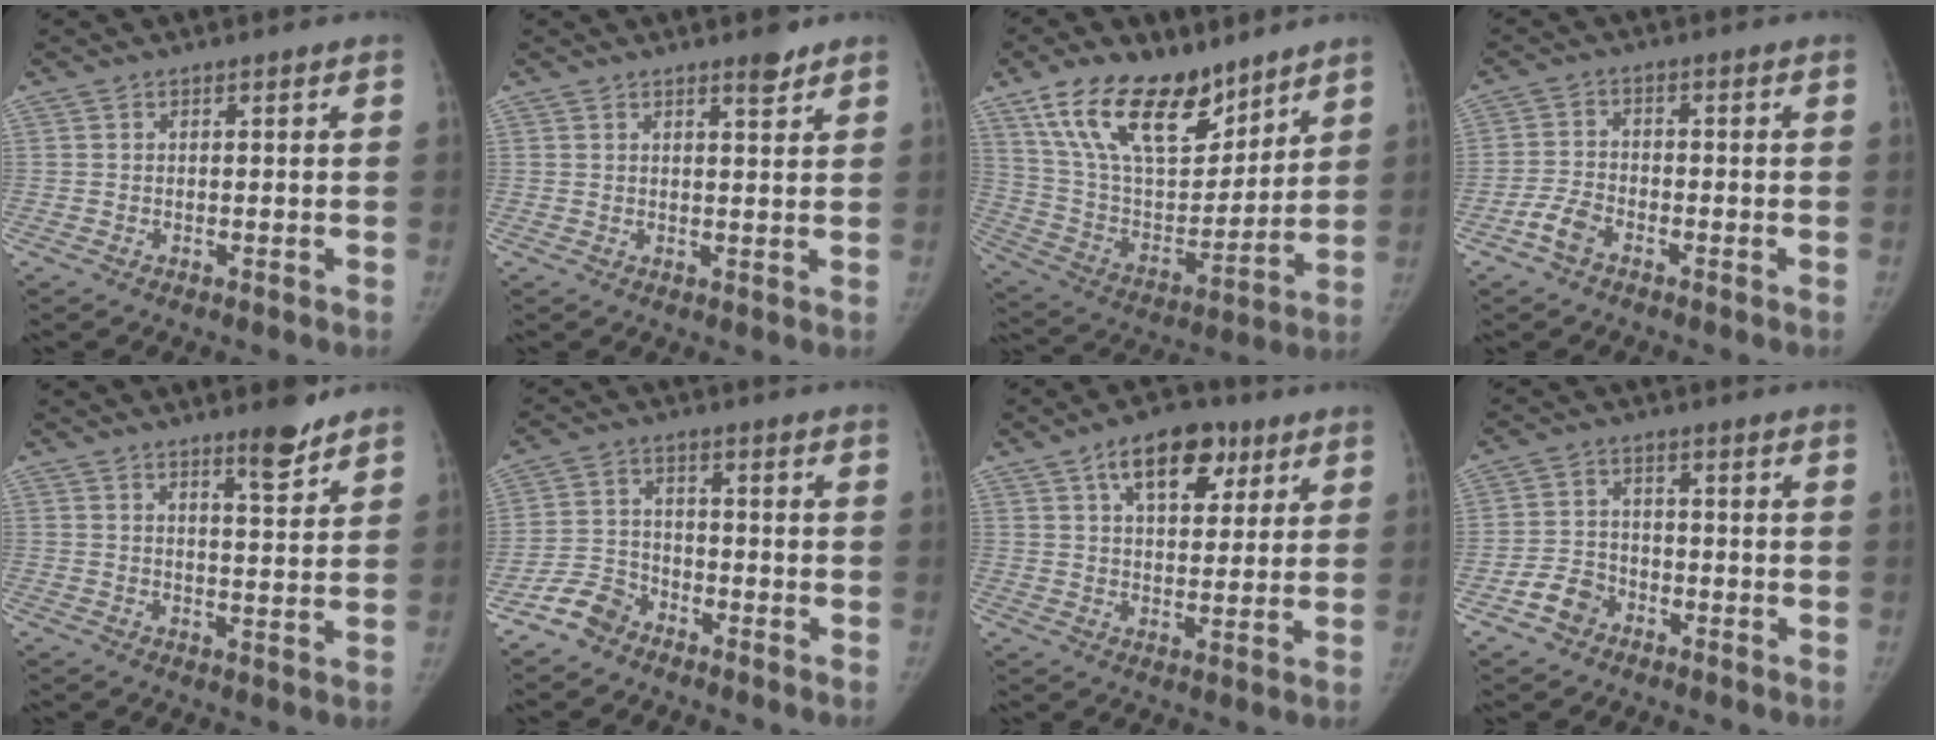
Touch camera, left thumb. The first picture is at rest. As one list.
[{"total": 2.8, "force": [2.2, 0.8, 1.6], "torque": [-0.016, -0.016, 0.031]}, {"total": 21.9, "force": [14.3, 10.9, 12.4], "torque": [-0.179, -0.057, 0.266]}, {"total": 4.3, "force": [-2.8, 2.4, 2.2], "torque": [-0.043, 0.015, -0.057]}, {"total": 6.0, "force": [4.6, 1.2, 3.6], "torque": [-0.040, -0.037, 0.067]}, {"total": 5.9, "force": [-4.5, 3.6, 1.2], "torque": [-0.012, 0.024, -0.097]}, {"total": 12.2, "force": [6.1, 6.9, 8.0], "torque": [-0.084, -0.013, 0.091]}, {"total": 5.6, "force": [-3.2, 4.2, 1.8], "torque": [-0.019, 0.025, -0.059]}]